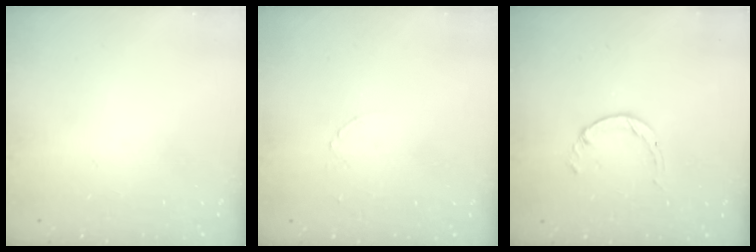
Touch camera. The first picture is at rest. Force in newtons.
{"total": 1.3, "press": 1.3, "slide": 0.1}
{"total": 1.4, "press": 1.4, "slide": 0.2}